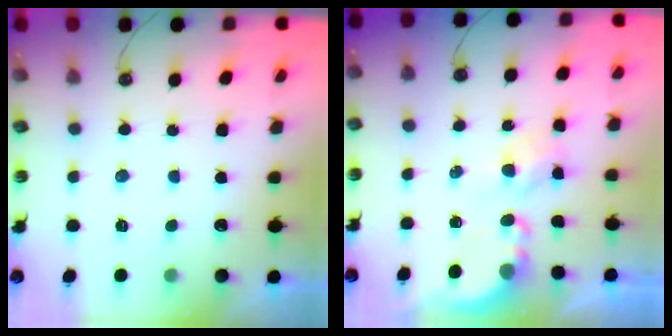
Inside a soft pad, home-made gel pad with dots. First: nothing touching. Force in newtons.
{"total": 3.9, "press": 3.9, "slide": 0.1}